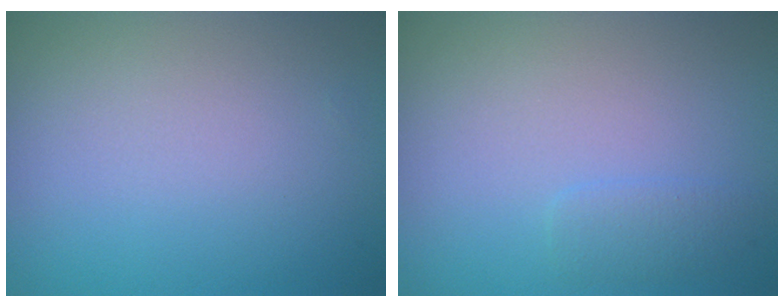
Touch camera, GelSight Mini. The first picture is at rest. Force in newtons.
{"total": 1.3, "press": 1.3, "slide": 0.1}